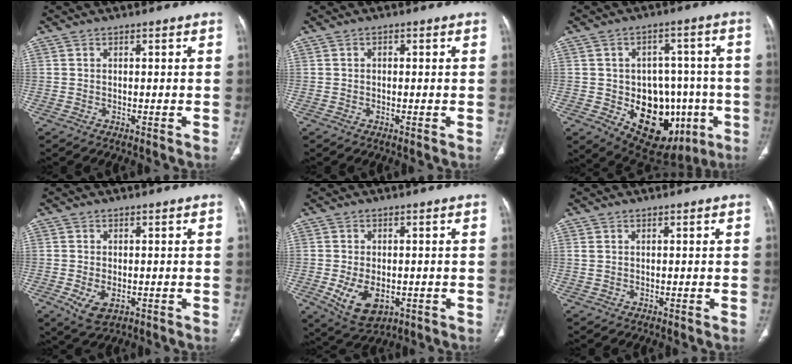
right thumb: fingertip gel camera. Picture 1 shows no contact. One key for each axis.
{"total": 0.8, "fx": 0.1, "fy": 0.6, "fz": 0.5, "tx": -0.007, "ty": 0.004, "tz": 0.001}
{"total": 19.7, "fx": -5.4, "fy": 13.1, "fz": 13.7, "tx": -0.149, "ty": 0.021, "tz": -0.053}
{"total": 4.6, "fx": -1.4, "fy": 2.7, "fz": 3.4, "tx": -0.064, "ty": -0.007, "tz": -0.015}
{"total": 8.0, "fx": -2.1, "fy": 4.9, "fz": 6.0, "tx": -0.097, "ty": -0.006, "tz": -0.021}
{"total": 0.8, "fx": 0.4, "fy": 0.6, "fz": 0.5, "tx": -0.010, "ty": 0.004, "tz": 0.012}